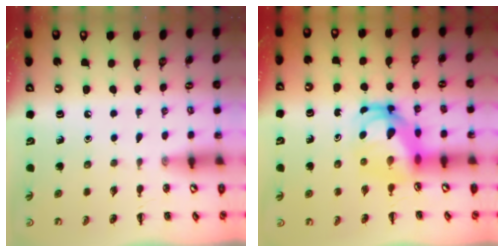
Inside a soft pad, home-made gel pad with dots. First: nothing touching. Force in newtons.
{"total": 5.9, "press": 5.8, "slide": 1.4}